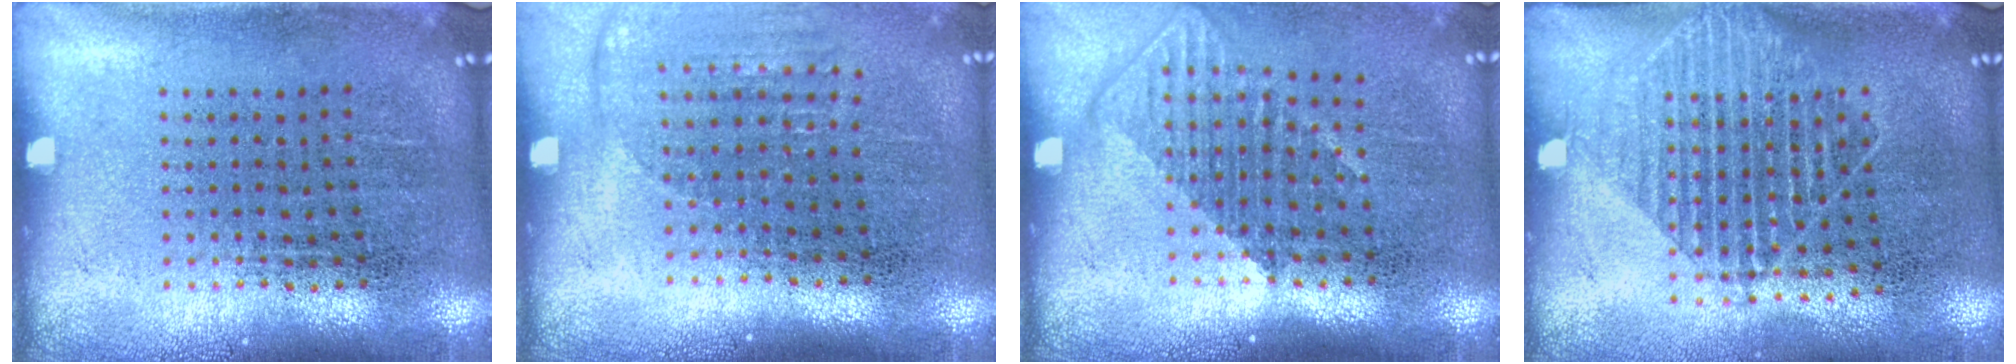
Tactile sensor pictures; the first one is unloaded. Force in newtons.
{"total": 1.4, "press": 1.3, "slide": 0.6}
{"total": 1.3, "press": 1.0, "slide": 0.8}
{"total": 1.5, "press": 1.3, "slide": 0.8}